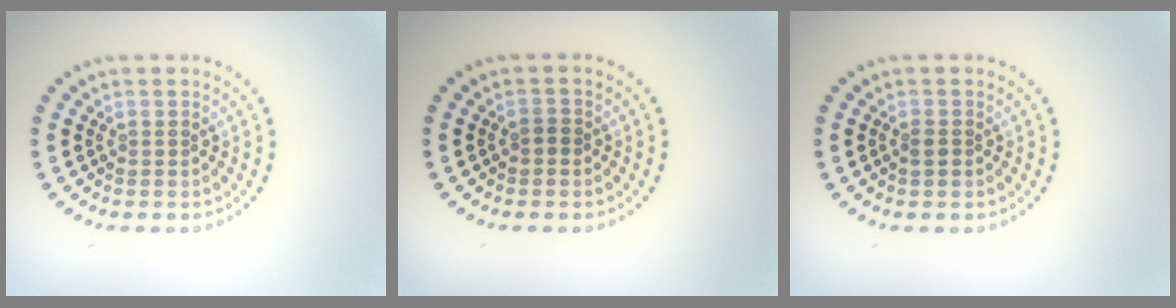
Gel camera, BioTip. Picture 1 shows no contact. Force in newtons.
{"total": 0.7, "press": 0.7, "slide": 0.2}
{"total": 0.9, "press": 0.8, "slide": 0.4}